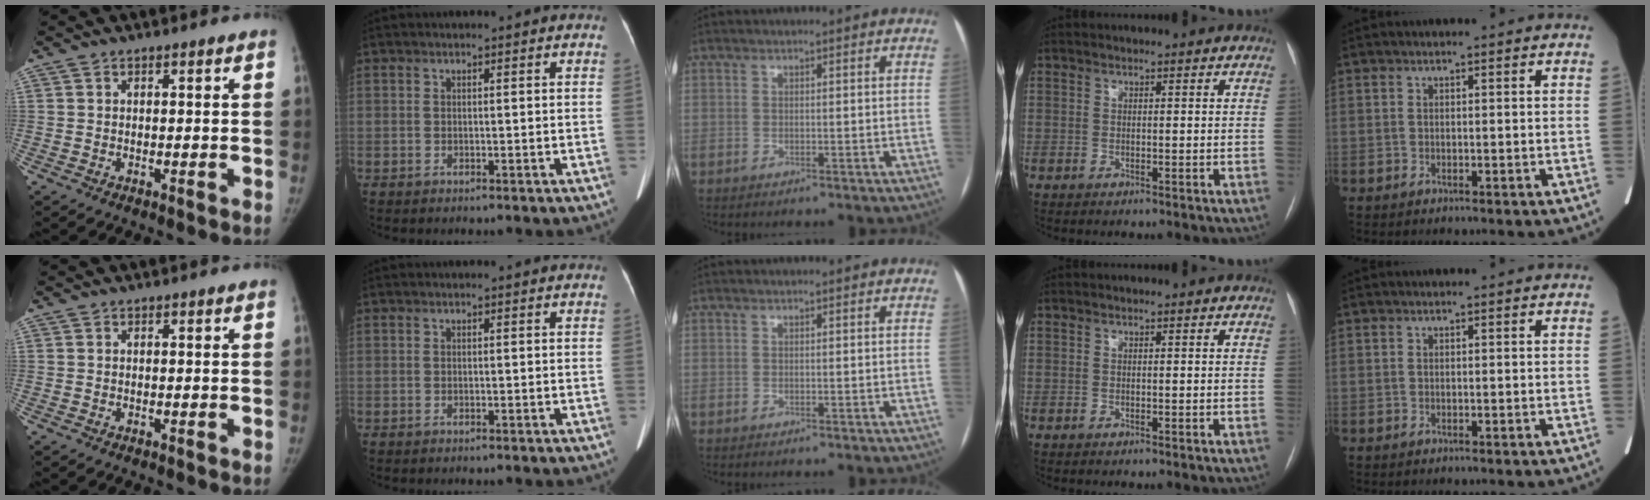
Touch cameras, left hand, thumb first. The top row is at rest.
{}